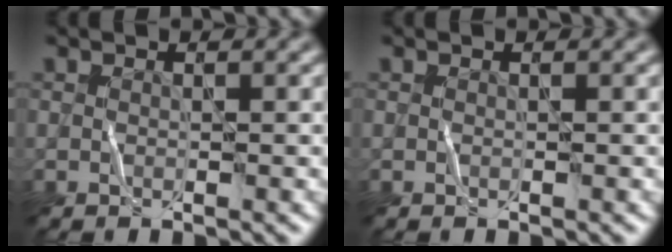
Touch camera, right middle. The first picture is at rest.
{"total": 0.0}